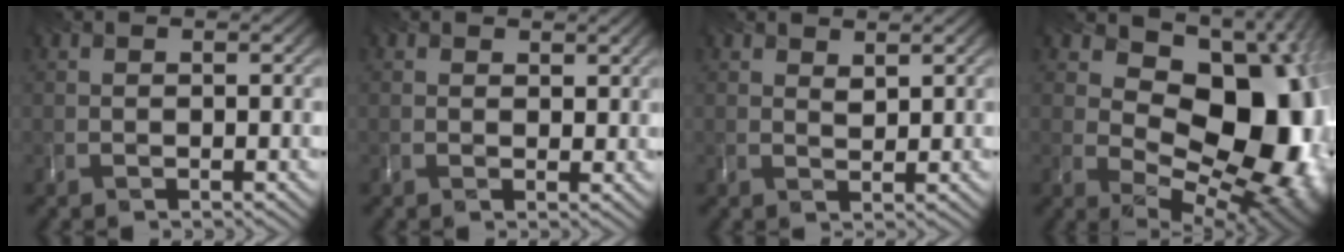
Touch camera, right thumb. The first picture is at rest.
{"total": 1.2, "force": [1.0, 0.6, 0.1], "torque": [-0.008, -0.008, 0.024]}
{"total": 1.4, "force": [1.3, 0.2, 0.0], "torque": [-0.006, -0.006, 0.032]}
{"total": 15.7, "force": [2.4, 10.7, 11.1], "torque": [-0.113, -0.023, 0.062]}